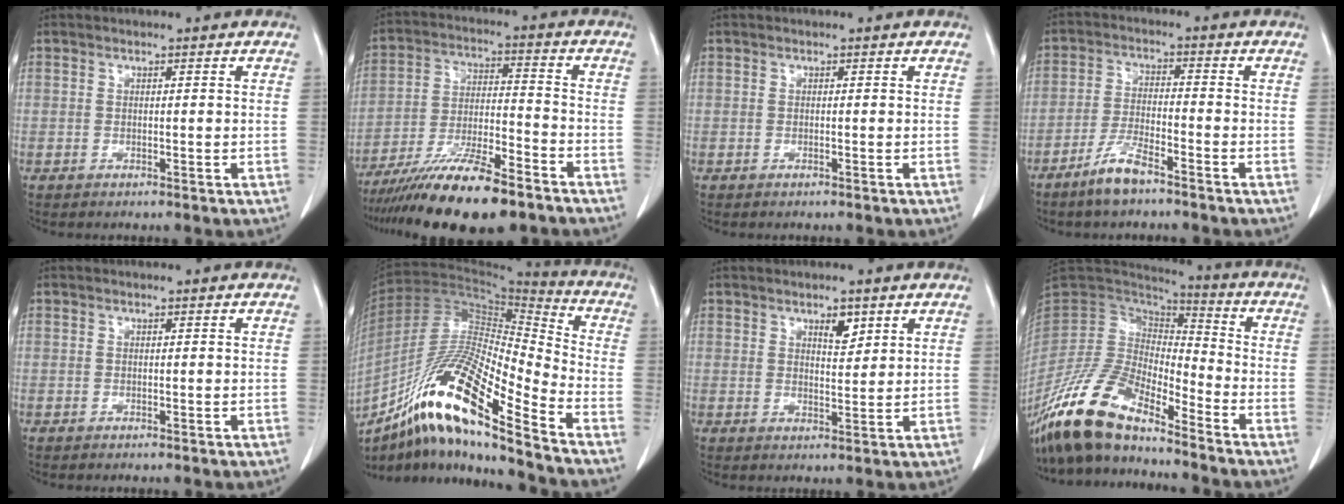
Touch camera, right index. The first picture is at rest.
{"total": 15.8, "force": [-11.9, 2.5, 10.0], "torque": [-0.182, -0.024, -0.208]}
{"total": 0.0}
{"total": 5.9, "force": [-4.4, 1.0, 3.8], "torque": [-0.085, -0.007, -0.085]}
{"total": 0.0}
{"total": 20.0, "force": [-12.6, 1.8, 15.4], "torque": [-0.303, -0.021, -0.226]}
{"total": 3.0, "force": [1.9, 1.1, 2.1], "torque": [-0.034, -0.005, 0.033]}
{"total": 15.3, "force": [-12.2, 4.1, 8.2], "torque": [-0.171, 0.005, -0.234]}